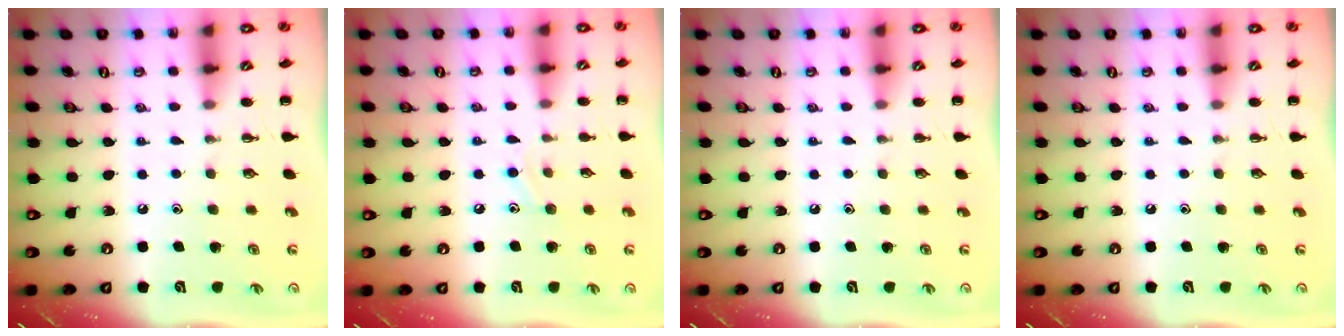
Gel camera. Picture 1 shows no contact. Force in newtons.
{"total": 7.0, "press": 6.7, "slide": 1.9}
{"total": 0.0}
{"total": 0.0}